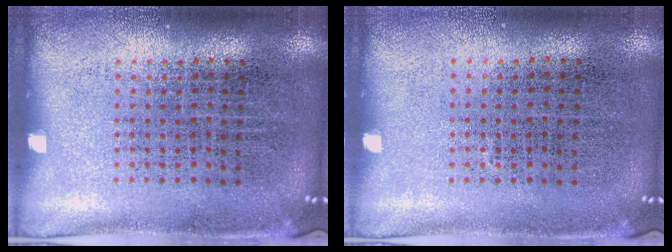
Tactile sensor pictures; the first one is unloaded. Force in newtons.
{"total": 0.0}